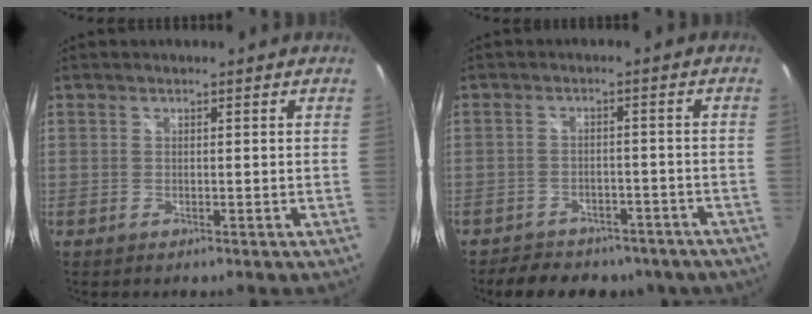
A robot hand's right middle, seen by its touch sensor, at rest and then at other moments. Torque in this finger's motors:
{"motor_torque": [1.08, -1.04, 0.14, 0.02]}